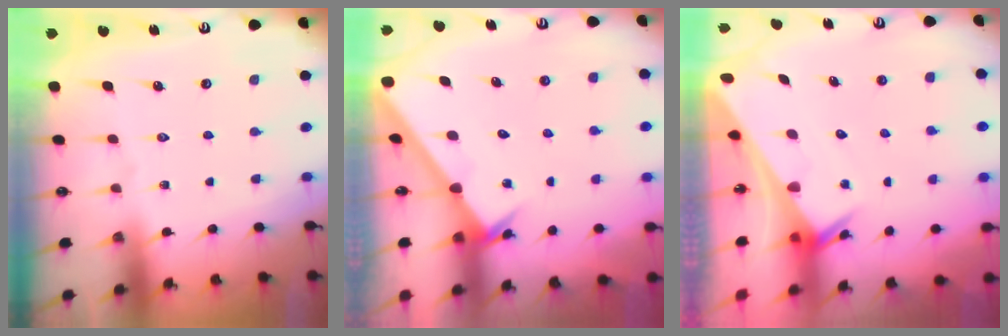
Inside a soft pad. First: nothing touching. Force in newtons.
{"total": 2.3, "press": 2.3, "slide": 0.2}
{"total": 2.4, "press": 2.4, "slide": 0.2}